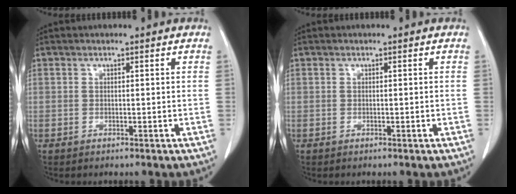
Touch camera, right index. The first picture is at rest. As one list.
[{"total": 0.0}]